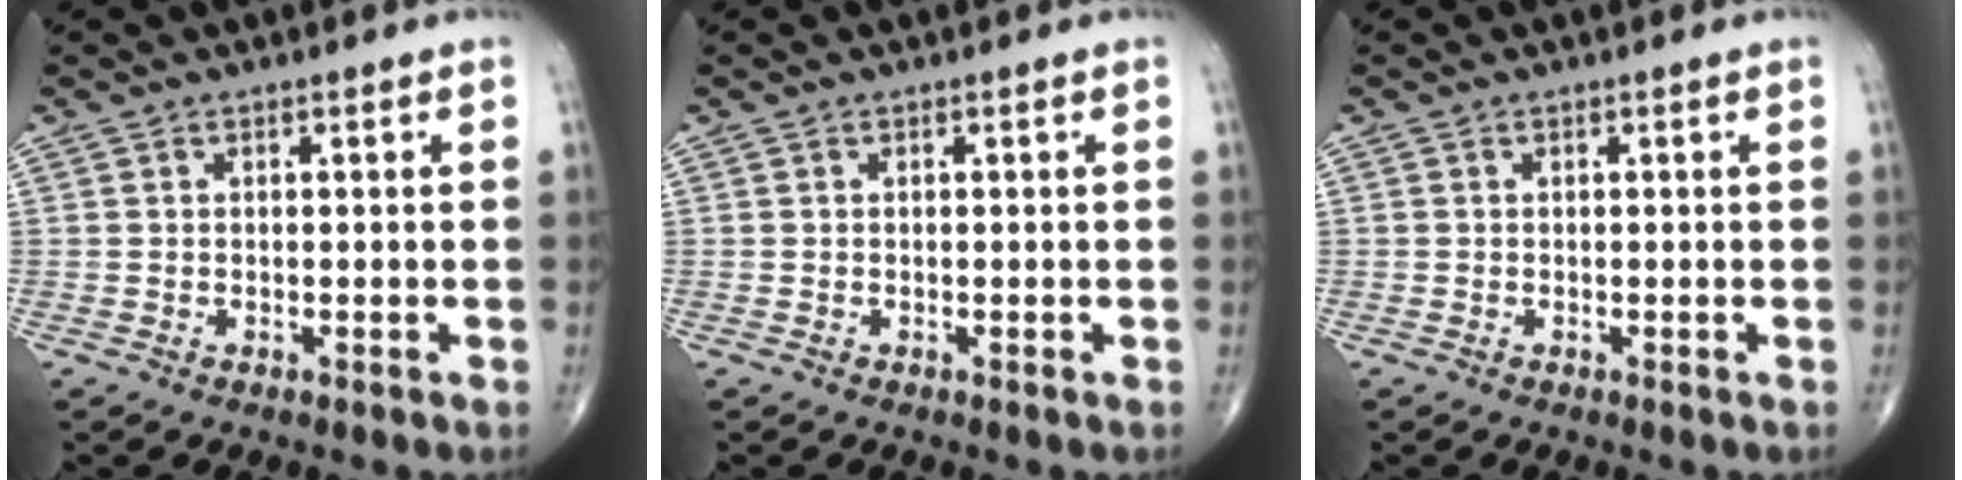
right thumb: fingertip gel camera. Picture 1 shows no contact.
{"total": 0.0}
{"total": 0.0}